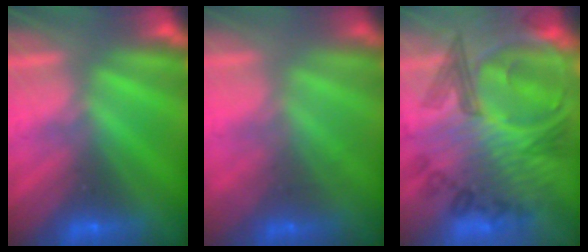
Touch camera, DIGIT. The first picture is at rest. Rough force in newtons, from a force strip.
{"total": 1.6}
{"total": 7.0}